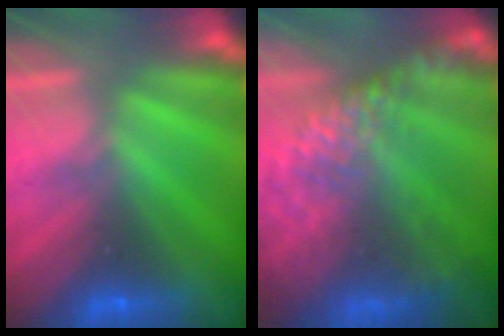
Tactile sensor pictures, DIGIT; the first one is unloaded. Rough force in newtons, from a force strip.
{"total": 9.6}